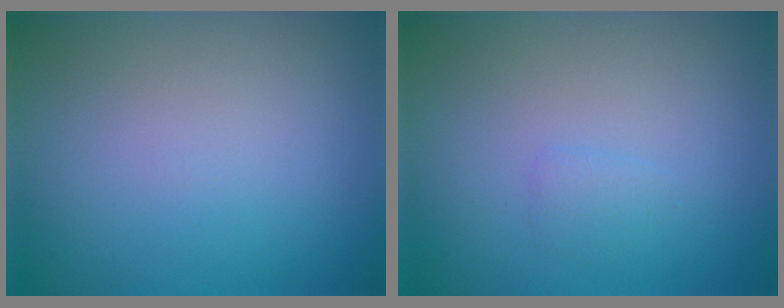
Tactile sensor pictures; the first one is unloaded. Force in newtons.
{"total": 0.7, "press": 0.7, "slide": 0.1}